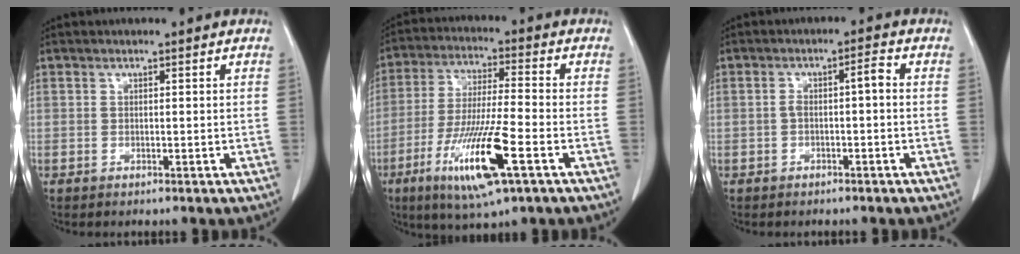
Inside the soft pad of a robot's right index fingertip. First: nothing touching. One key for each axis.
{"total": 14.3, "fx": -6.0, "fy": 1.1, "fz": 12.9, "tx": -0.257, "ty": -0.029, "tz": -0.105}
{"total": 2.9, "fx": -0.3, "fy": 0.6, "fz": 2.8, "tx": -0.050, "ty": 0.015, "tz": -0.004}